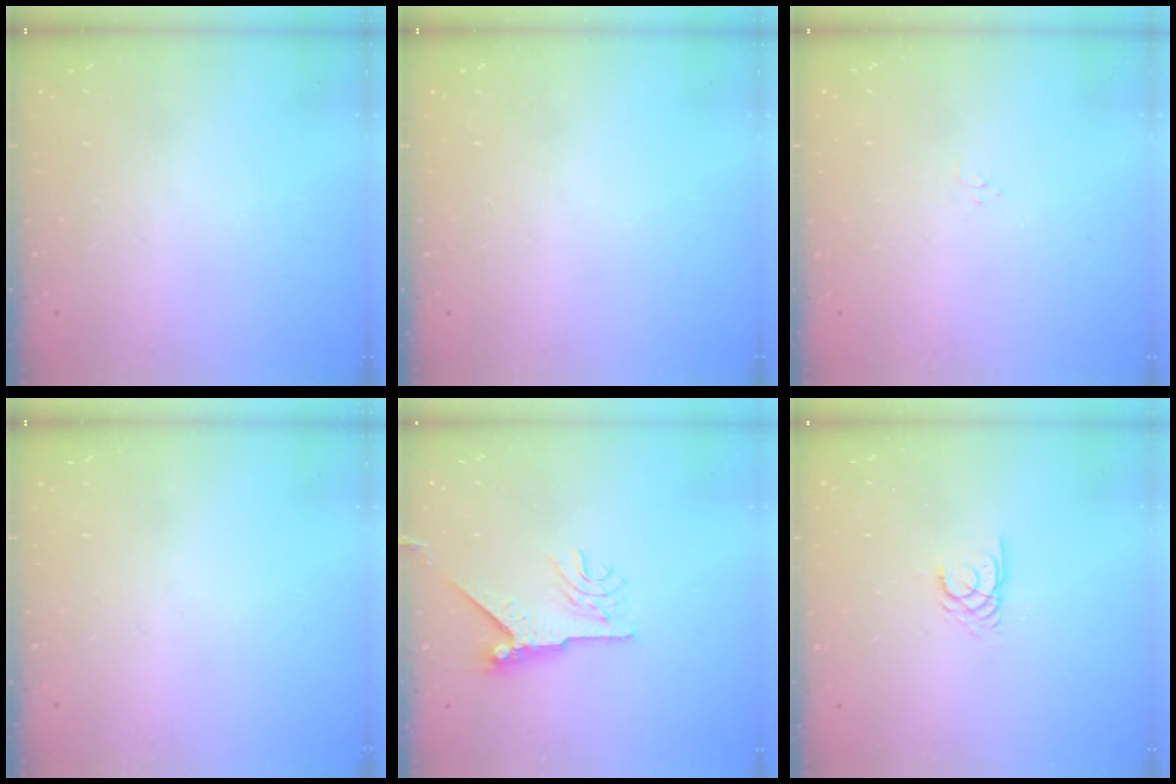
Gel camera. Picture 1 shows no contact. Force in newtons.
{"total": 0.0}
{"total": 2.9, "press": 2.9, "slide": 0.3}
{"total": 0.0}
{"total": 9.4, "press": 9.3, "slide": 1.3}
{"total": 2.7, "press": 2.7, "slide": 0.1}